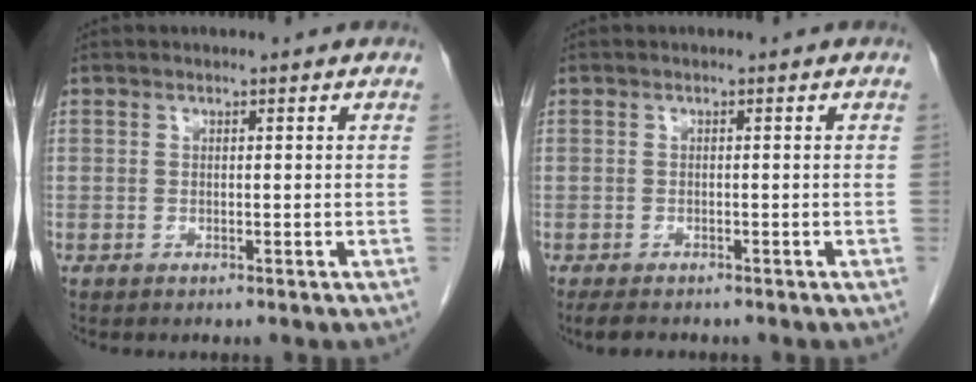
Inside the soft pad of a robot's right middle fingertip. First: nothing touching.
{"total": 2.8, "force": [-2.3, 0.9, 1.4], "torque": [-0.027, -0.008, -0.031]}